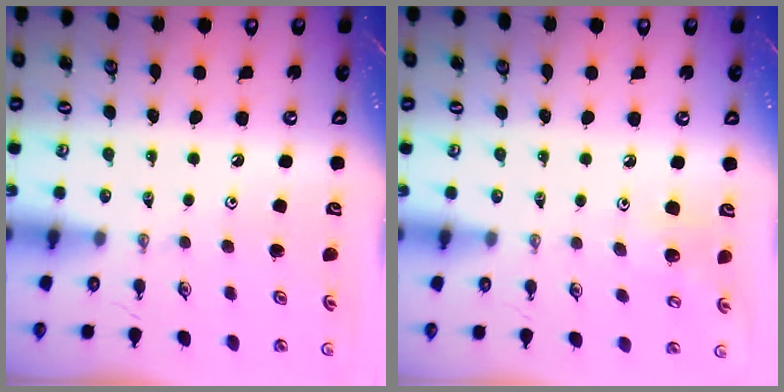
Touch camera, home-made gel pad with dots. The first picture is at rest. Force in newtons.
{"total": 8.2, "press": 8.0, "slide": 1.6}